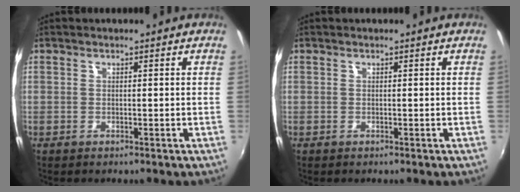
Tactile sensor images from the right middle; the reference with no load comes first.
{"total": 0.0}